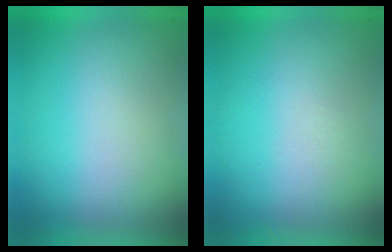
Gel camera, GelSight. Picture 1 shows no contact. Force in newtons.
{"total": 1.3}